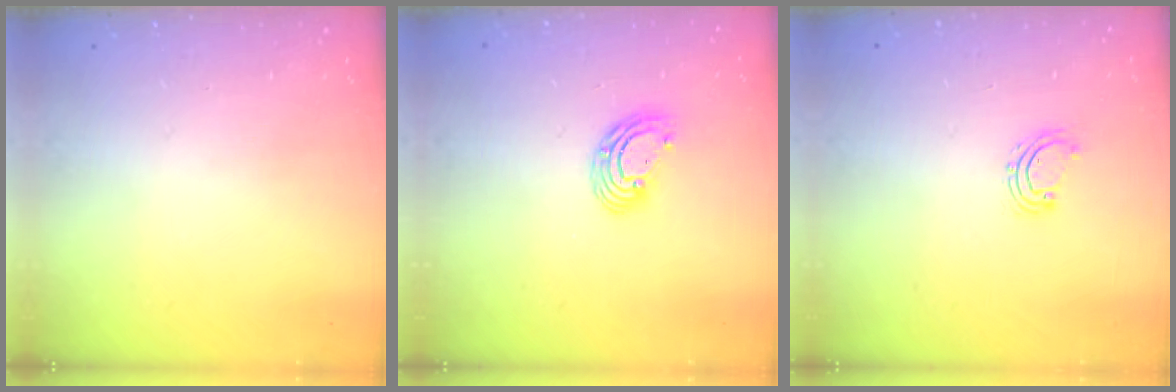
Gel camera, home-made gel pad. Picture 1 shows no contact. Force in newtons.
{"total": 8.0, "press": 7.9, "slide": 1.2}
{"total": 3.9, "press": 3.9, "slide": 0.2}